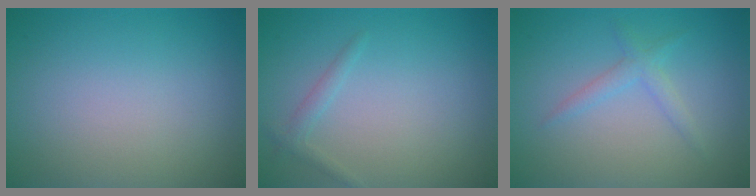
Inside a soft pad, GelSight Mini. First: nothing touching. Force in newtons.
{"total": 1.1, "press": 1.1, "slide": 0.0}
{"total": 1.6, "press": 1.6, "slide": 0.1}